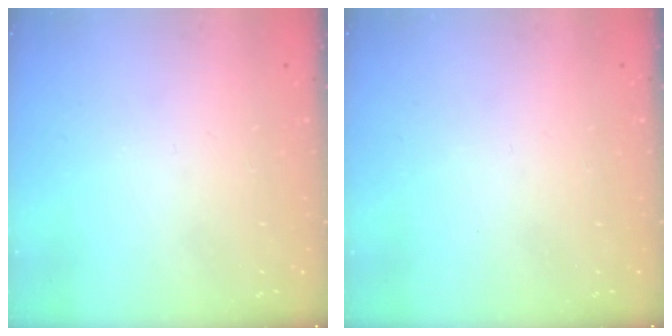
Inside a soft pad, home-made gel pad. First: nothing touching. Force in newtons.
{"total": 0.0}